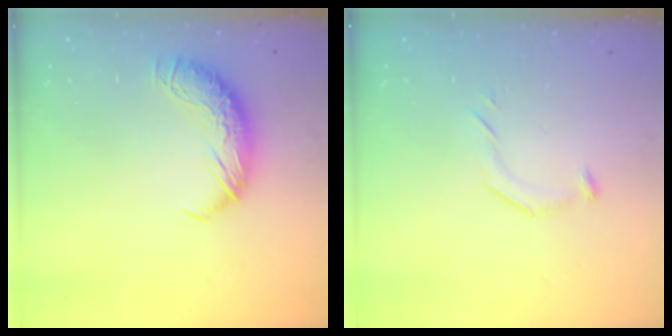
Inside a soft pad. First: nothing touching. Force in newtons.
{"total": 7.1, "press": 7.0, "slide": 0.8}